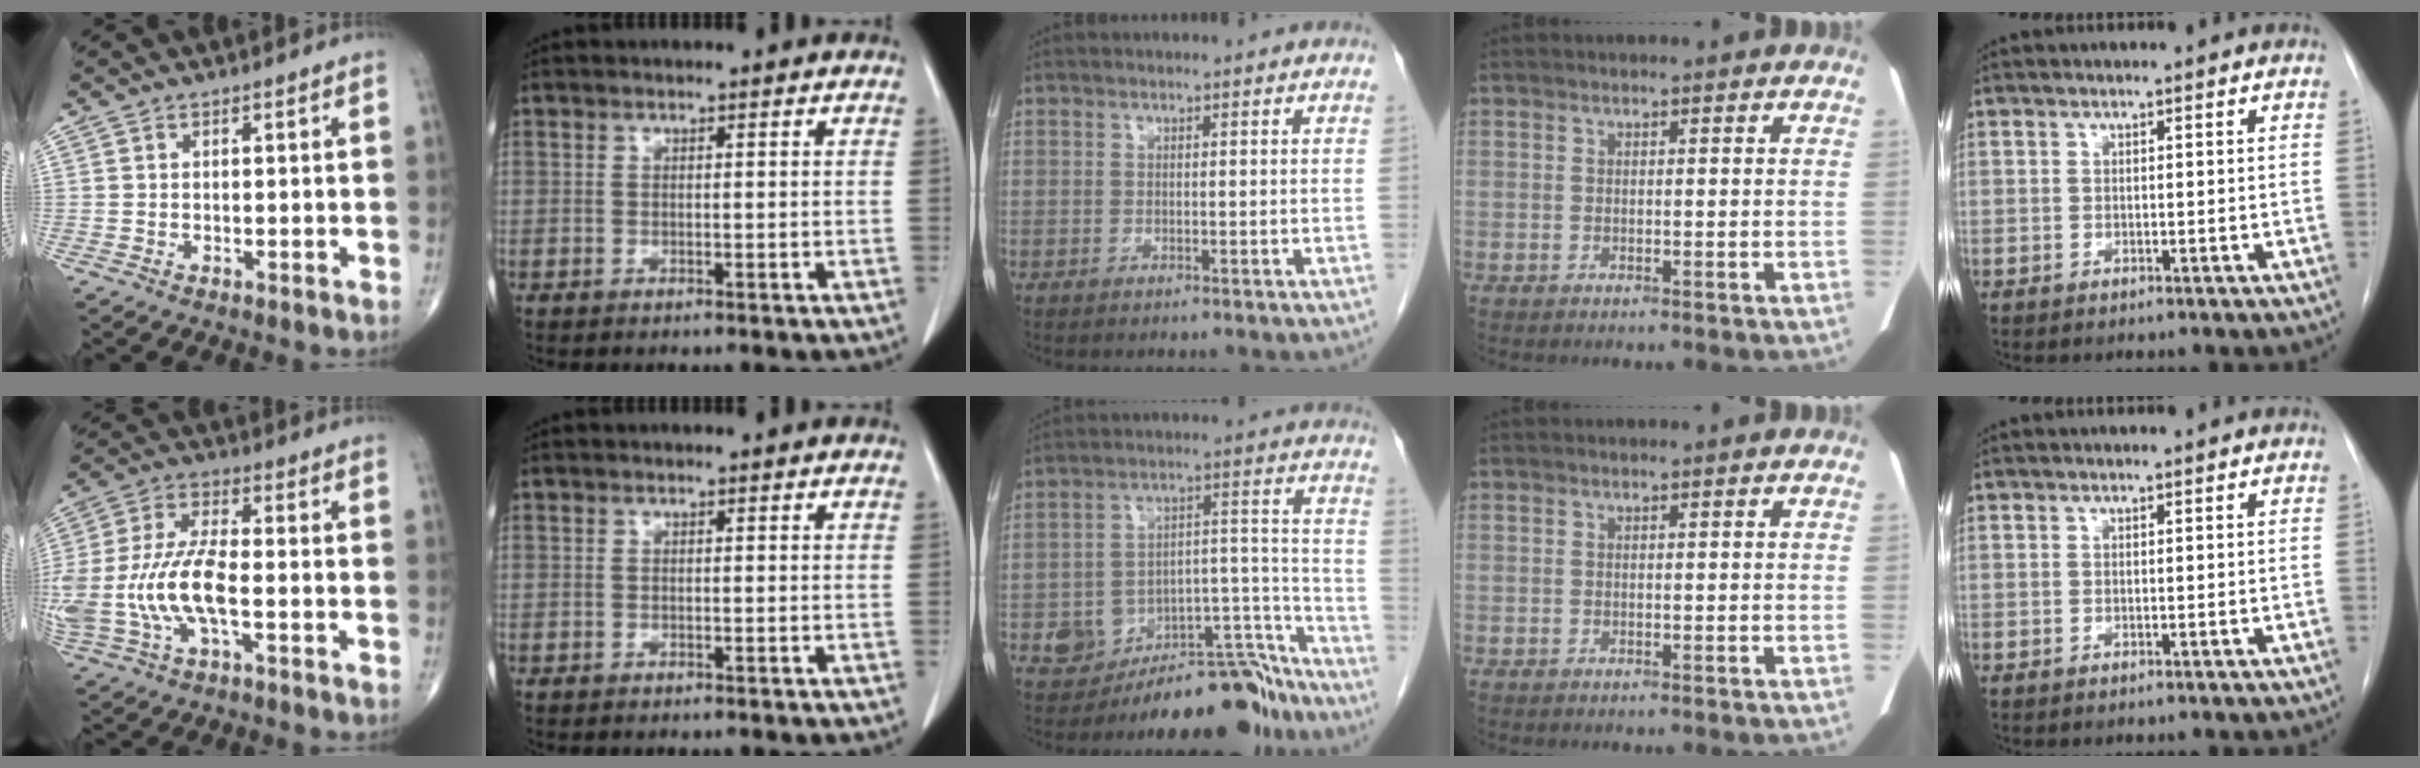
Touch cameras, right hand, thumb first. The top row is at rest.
{"thumb": {"total": 15.5, "force": [-3.1, 6.5, 13.7], "torque": [-0.312, 0.022, -0.056]}, "middle": {"total": 12.7, "force": [-11.0, 4.6, 4.2], "torque": [-0.015, 0.078, -0.167]}}